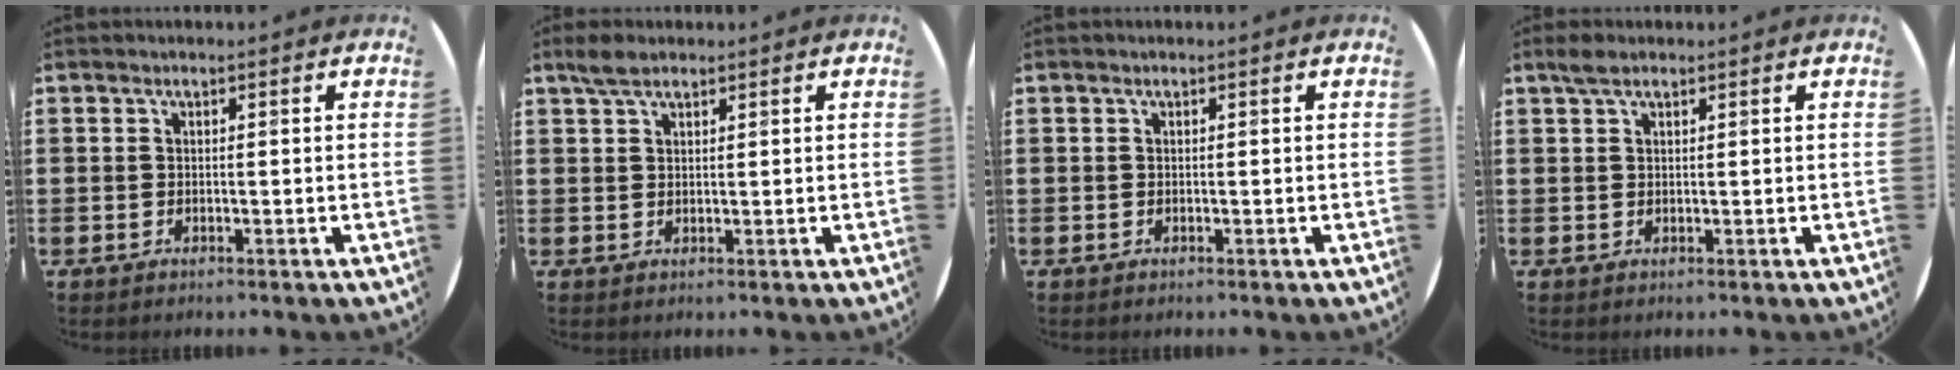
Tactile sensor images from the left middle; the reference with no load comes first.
{"total": 2.6, "force": [2.1, 0.9, 1.3], "torque": [-0.029, 0.007, 0.037]}
{"total": 0.0}
{"total": 1.7, "force": [1.3, 0.6, 1.0], "torque": [-0.020, 0.005, 0.023]}